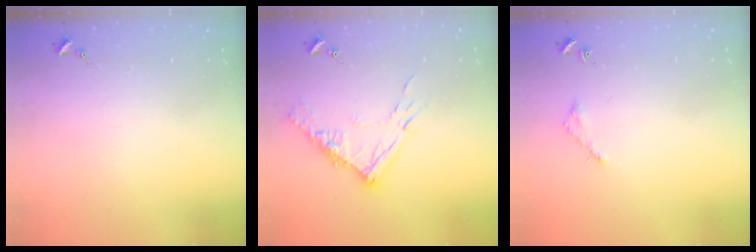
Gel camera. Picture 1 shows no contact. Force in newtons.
{"total": 13.2, "press": 13.2, "slide": 1.2}
{"total": 3.0, "press": 3.0, "slide": 0.4}